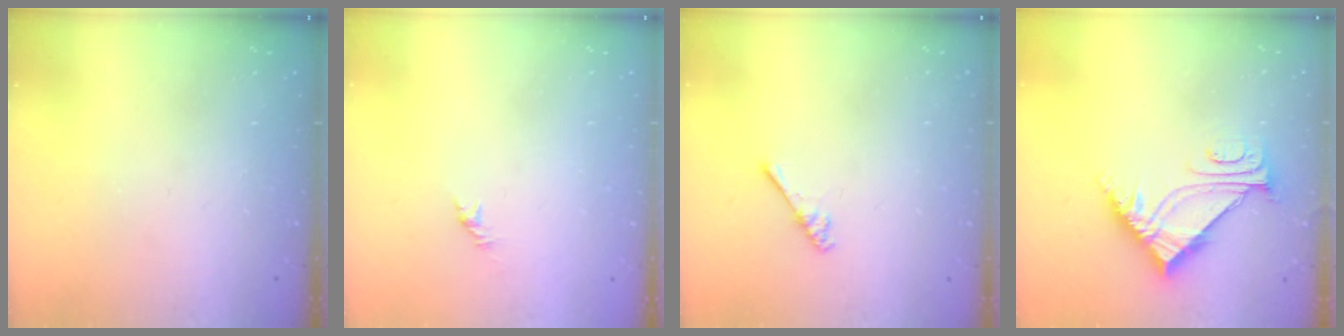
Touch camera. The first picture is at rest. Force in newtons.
{"total": 0.0}
{"total": 2.9, "press": 2.9, "slide": 0.4}
{"total": 8.0, "press": 8.0, "slide": 0.8}